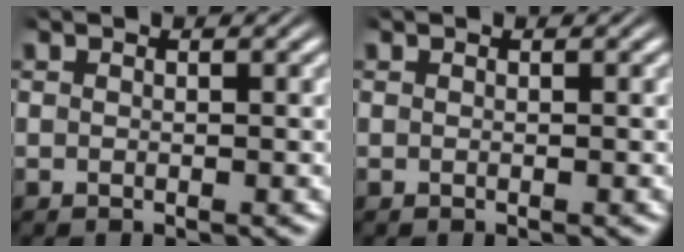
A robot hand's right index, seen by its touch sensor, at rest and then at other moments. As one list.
[{"total": 0.0}]